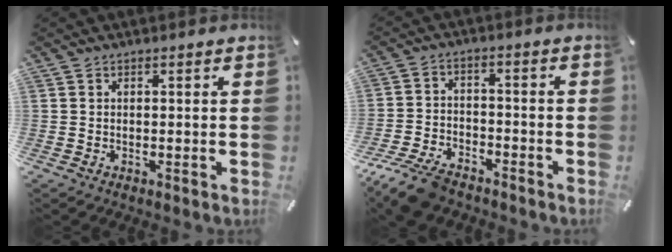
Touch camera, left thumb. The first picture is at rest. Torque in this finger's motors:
{"motor_torque": [-0.44, 1.23, 0.51, 0.50, 0.14]}